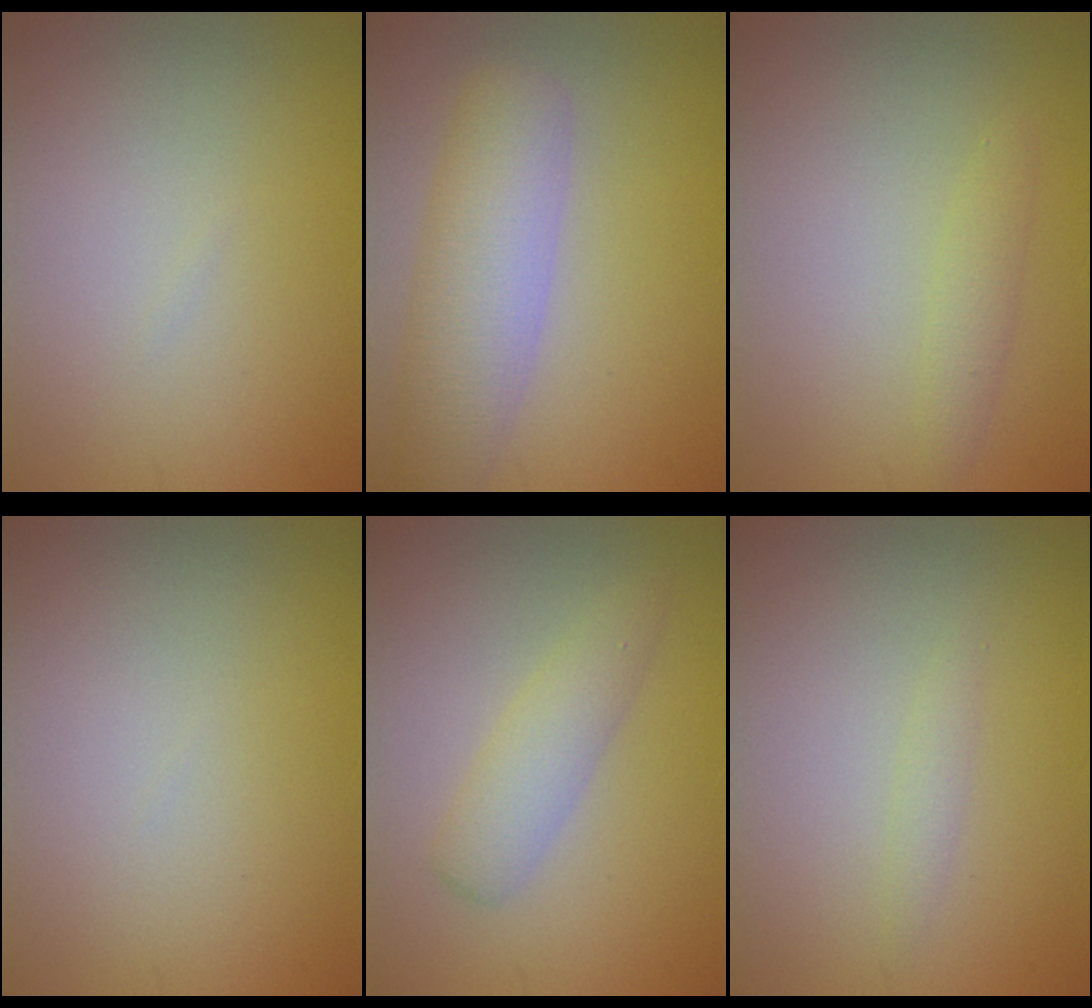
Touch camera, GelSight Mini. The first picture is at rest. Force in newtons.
{"total": 5.7, "press": 5.7, "slide": 0.3}
{"total": 1.4, "press": 1.4, "slide": 0.1}
{"total": 0.0}
{"total": 2.6, "press": 2.6, "slide": 0.1}
{"total": 0.9, "press": 0.9, "slide": 0.0}